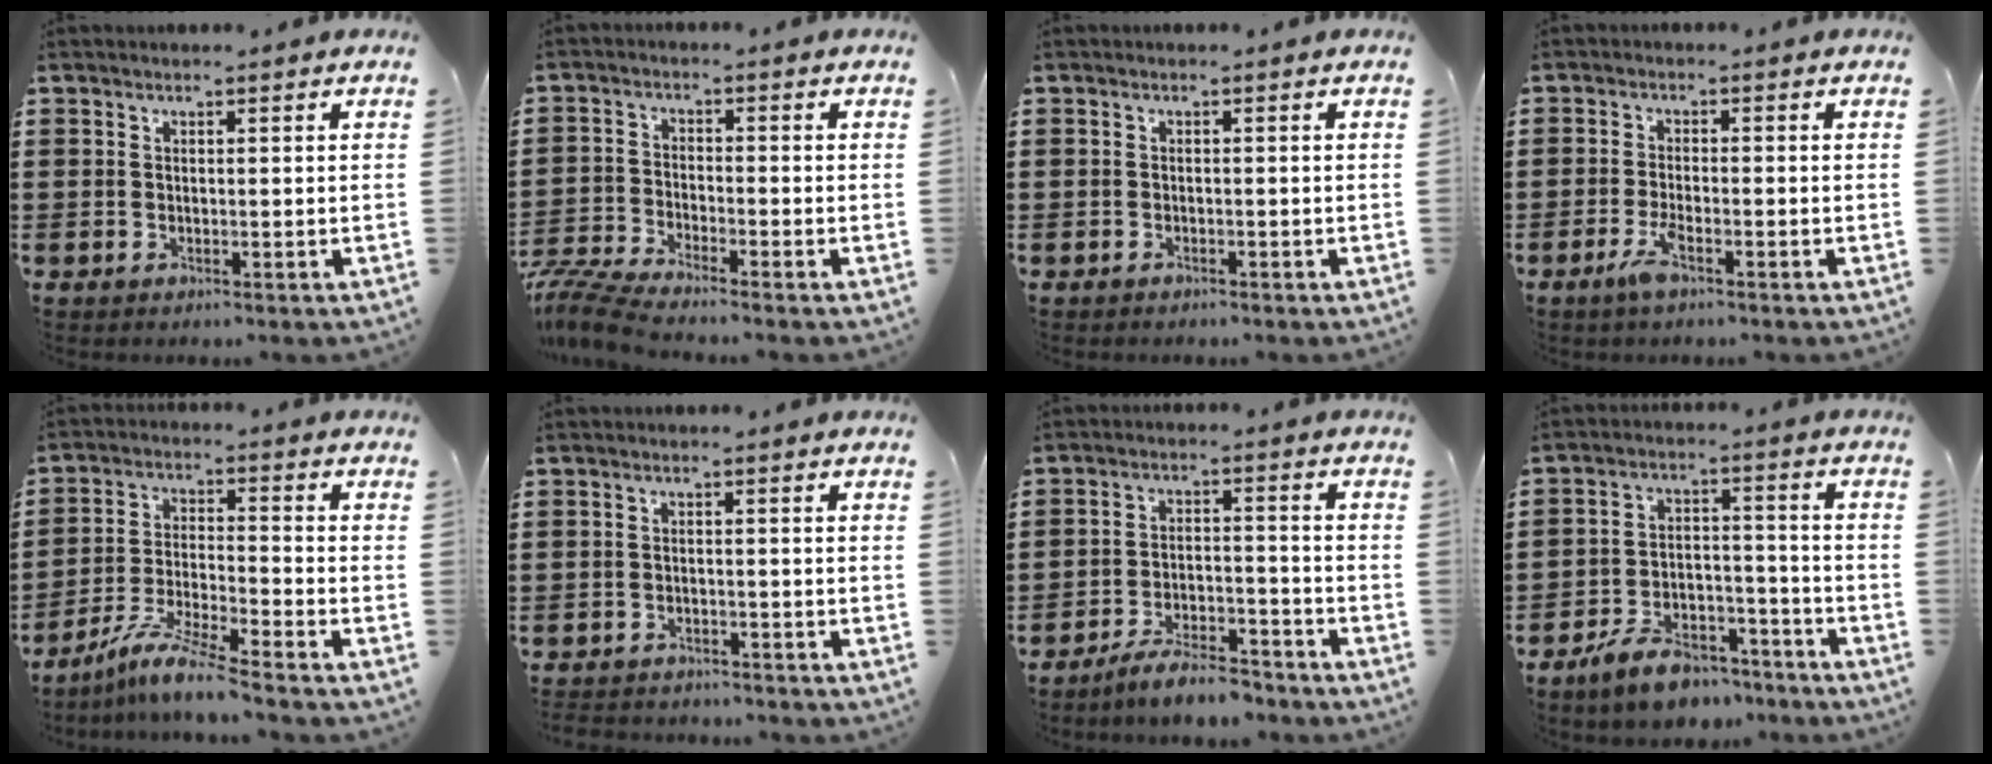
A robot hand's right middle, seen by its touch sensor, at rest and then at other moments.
{"total": 5.6, "force": [-5.2, 0.1, 2.1], "torque": [-0.068, -0.019, -0.108]}
{"total": 0.6, "force": [-0.6, 0.1, 0.1], "torque": [-0.003, -0.001, -0.013]}
{"total": 2.6, "force": [-1.6, 0.5, 2.0], "torque": [-0.049, -0.005, -0.033]}
{"total": 7.7, "force": [-6.6, -0.3, 4.0], "torque": [-0.089, -0.014, -0.129]}
{"total": 2.0, "force": [-2.0, 0.2, -0.1], "torque": [-0.007, -0.003, -0.043]}
{"total": 5.6, "force": [-5.1, 0.5, 2.2], "torque": [-0.050, -0.004, -0.100]}
{"total": 7.6, "force": [-6.7, 2.5, 2.7], "torque": [-0.048, 0.022, -0.126]}